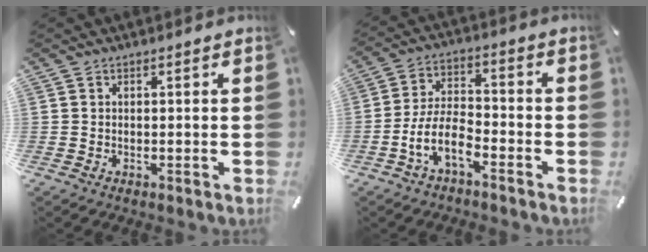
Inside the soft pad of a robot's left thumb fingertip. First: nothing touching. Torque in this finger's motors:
{"motor_torque": [0.11, 2.69, 0.74, 0.14, 0.39]}